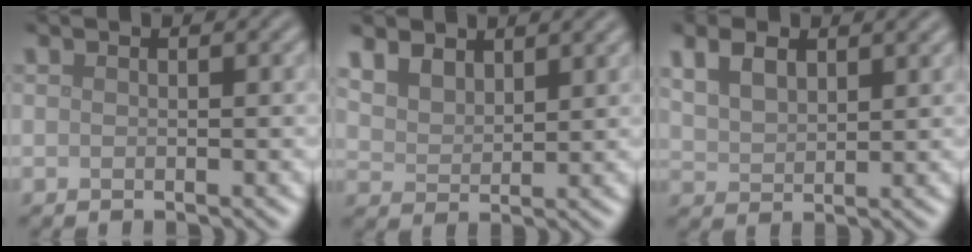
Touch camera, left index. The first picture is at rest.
{"total": 5.8, "force": [4.1, 3.2, 2.6], "torque": [-0.082, 0.002, 0.073]}
{"total": 3.7, "force": [2.2, 1.9, 2.3], "torque": [-0.055, 0.005, 0.043]}